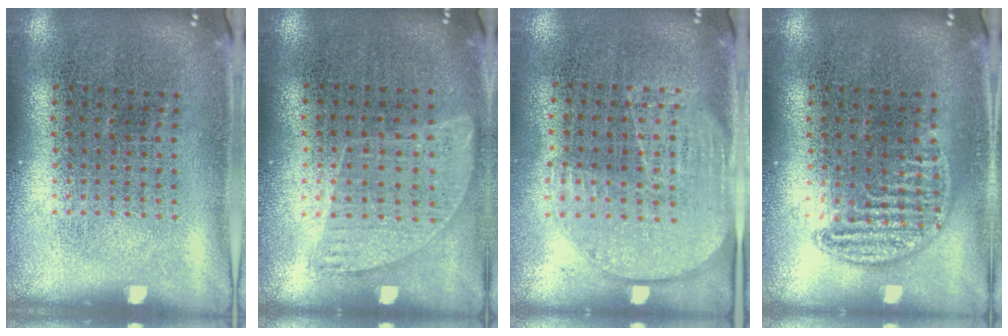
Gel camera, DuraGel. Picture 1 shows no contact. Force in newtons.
{"total": 0.9, "press": 0.7, "slide": 0.5}
{"total": 1.7, "press": 1.4, "slide": 0.8}
{"total": 0.9, "press": 0.9, "slide": 0.2}